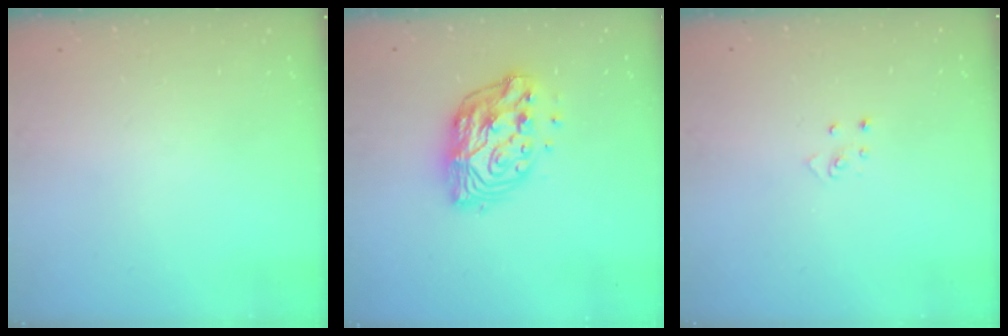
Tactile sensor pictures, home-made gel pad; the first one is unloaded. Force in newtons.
{"total": 12.5, "press": 12.5, "slide": 1.1}
{"total": 3.4, "press": 3.4, "slide": 0.3}